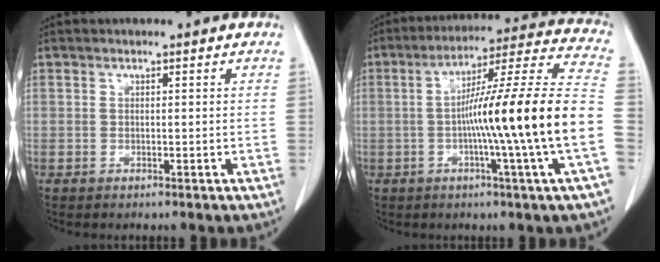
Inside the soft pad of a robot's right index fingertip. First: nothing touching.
{"total": 19.5, "force": [-3.3, -1.9, 19.1], "torque": [-0.277, 0.009, -0.066]}